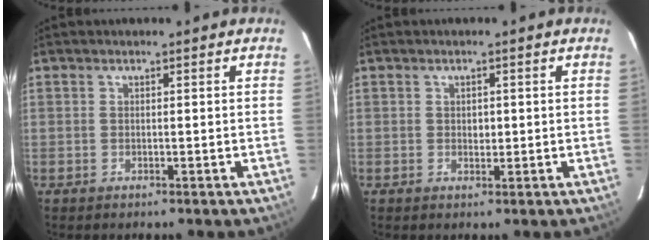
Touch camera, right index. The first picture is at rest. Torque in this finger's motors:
{"motor_torque": [0.21, 0.04, 0.11, 0.01]}